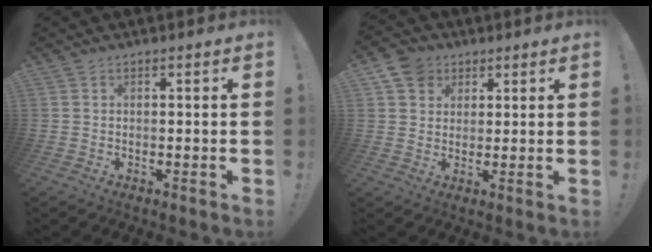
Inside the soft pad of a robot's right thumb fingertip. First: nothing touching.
{"total": 7.2, "force": [3.5, 5.9, 1.9], "torque": [-0.030, -0.016, 0.071]}